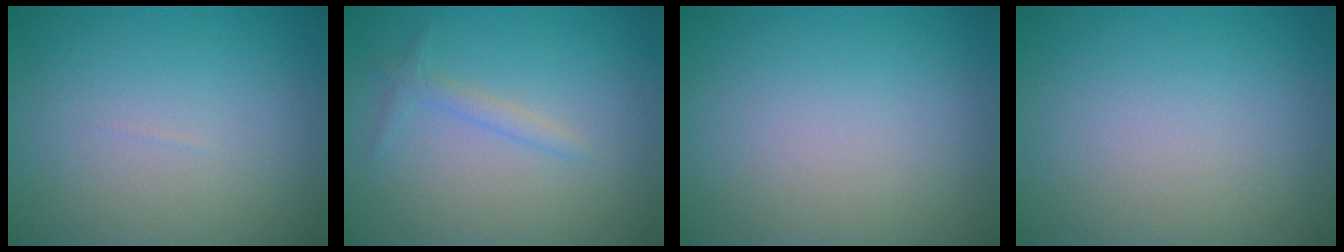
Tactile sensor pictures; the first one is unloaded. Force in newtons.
{"total": 1.3, "press": 1.3, "slide": 0.0}
{"total": 0.0}
{"total": 0.0}